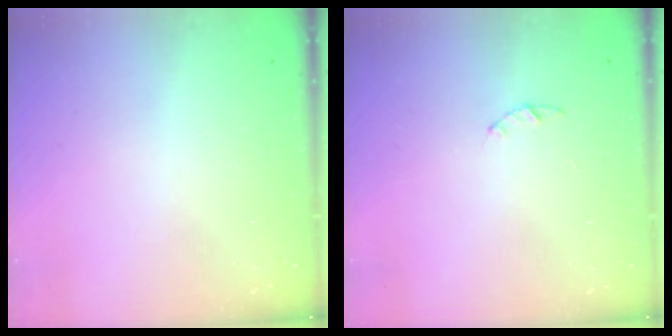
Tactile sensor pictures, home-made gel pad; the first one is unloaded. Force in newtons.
{"total": 1.0, "press": 0.9, "slide": 0.3}